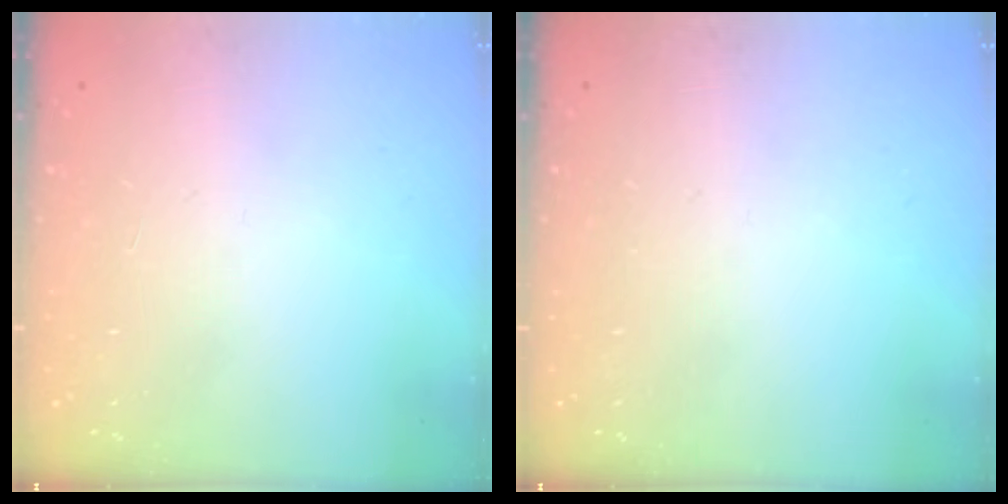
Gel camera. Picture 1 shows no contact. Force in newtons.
{"total": 0.0}